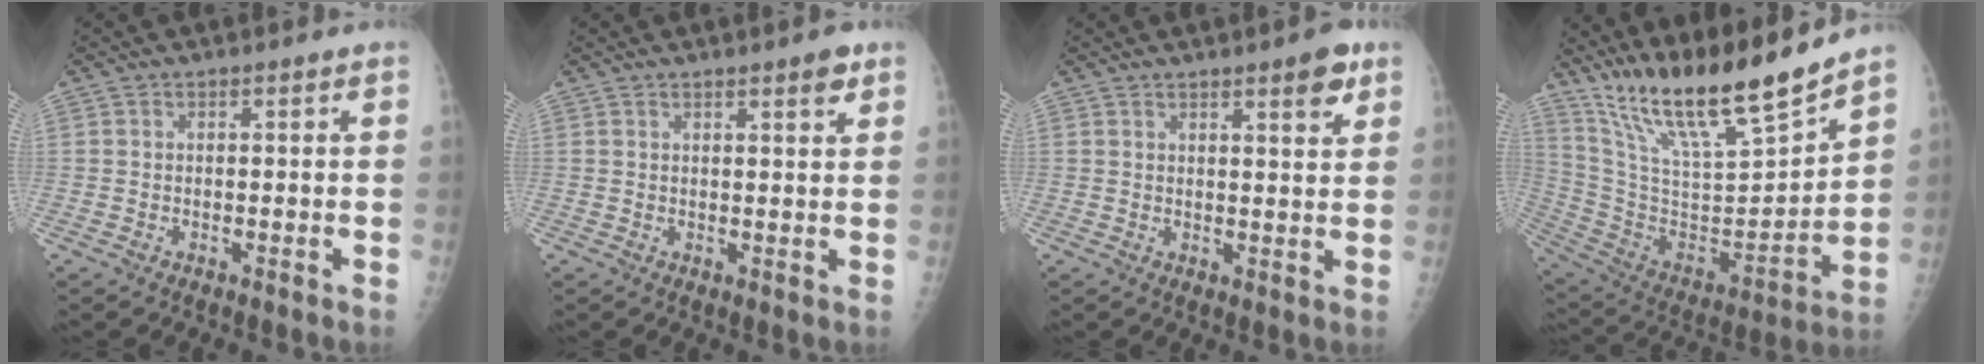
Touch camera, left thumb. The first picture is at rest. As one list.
[{"total": 2.9, "force": [1.9, 0.6, 2.1], "torque": [-0.023, -0.010, 0.025]}, {"total": 5.1, "force": [3.1, 1.2, 3.9], "torque": [-0.044, -0.016, 0.039]}, {"total": 21.8, "force": [18.5, 2.5, 11.2], "torque": [-0.172, -0.100, 0.336]}]